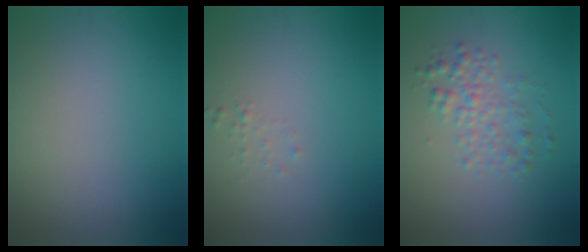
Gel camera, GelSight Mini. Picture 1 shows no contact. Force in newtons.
{"total": 0.5, "press": 0.5, "slide": 0.1}
{"total": 2.5, "press": 2.5, "slide": 0.0}